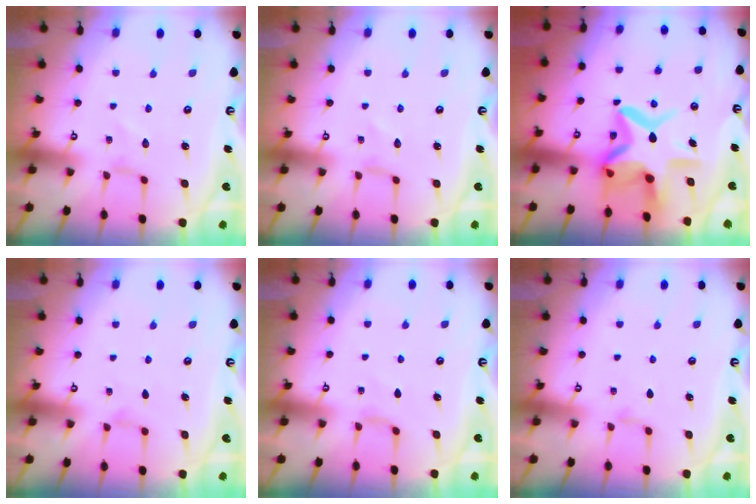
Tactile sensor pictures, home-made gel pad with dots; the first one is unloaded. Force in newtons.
{"total": 0.0}
{"total": 14.7, "press": 14.6, "slide": 2.0}
{"total": 0.9, "press": 0.8, "slide": 0.4}
{"total": 2.1, "press": 2.0, "slide": 0.5}
{"total": 2.9, "press": 2.8, "slide": 0.5}